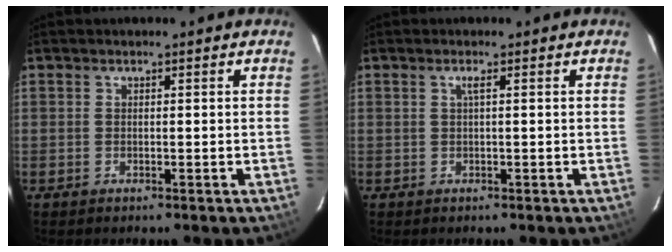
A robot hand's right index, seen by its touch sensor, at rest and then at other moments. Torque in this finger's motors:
{"motor_torque": [0.16, -0.04, 0.09, 0.03]}